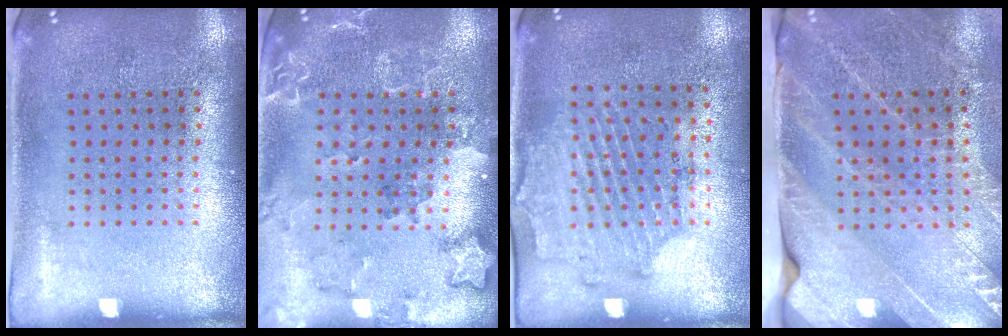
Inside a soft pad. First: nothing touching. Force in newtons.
{"total": 2.0, "press": 1.9, "slide": 0.7}
{"total": 1.7, "press": 1.4, "slide": 0.9}
{"total": 3.3, "press": 2.9, "slide": 1.6}